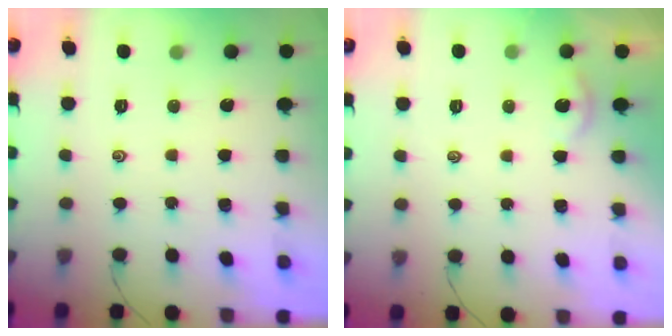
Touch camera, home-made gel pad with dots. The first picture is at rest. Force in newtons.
{"total": 0.6, "press": 0.6, "slide": 0.2}